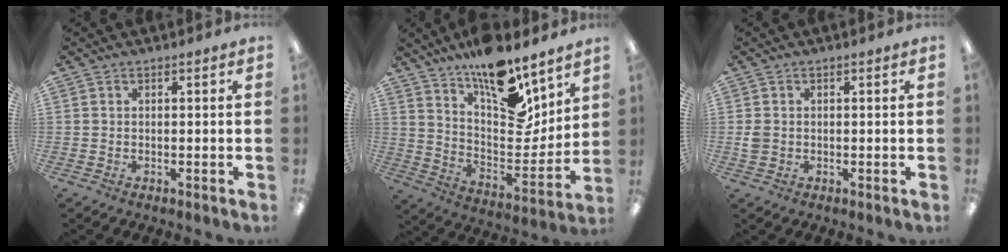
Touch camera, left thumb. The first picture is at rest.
{"total": 16.6, "force": [13.1, 6.1, 8.3], "torque": [-0.131, -0.105, 0.228]}
{"total": 2.4, "force": [-0.2, 2.1, 1.2], "torque": [-0.013, 0.001, -0.005]}